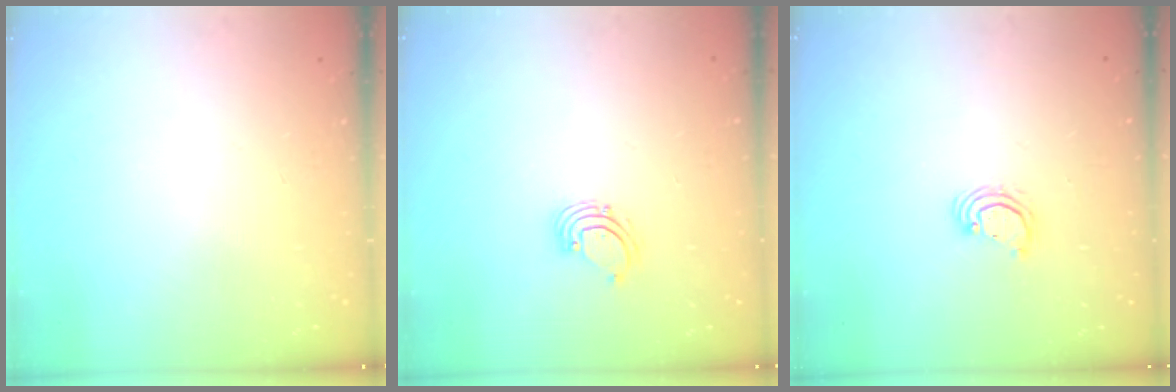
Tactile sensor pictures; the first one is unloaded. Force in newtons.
{"total": 2.3, "press": 2.3, "slide": 0.2}
{"total": 3.3, "press": 3.3, "slide": 0.2}